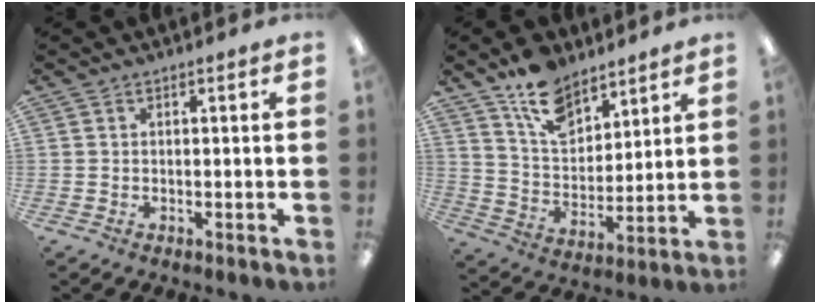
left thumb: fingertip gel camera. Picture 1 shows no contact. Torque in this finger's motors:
{"motor_torque": [2.10, 0.90, 1.28, -1.31, 0.08]}